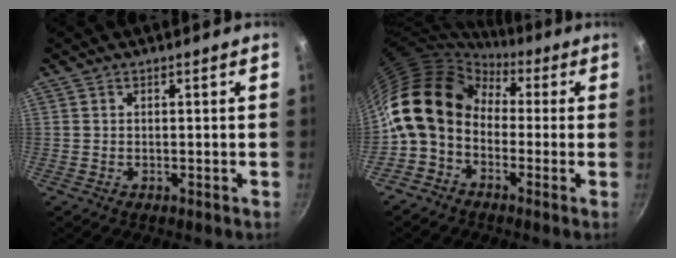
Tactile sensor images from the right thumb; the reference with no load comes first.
{"total": 13.8, "force": [0.0, 10.5, 9.0], "torque": [-0.139, 0.035, -0.025]}